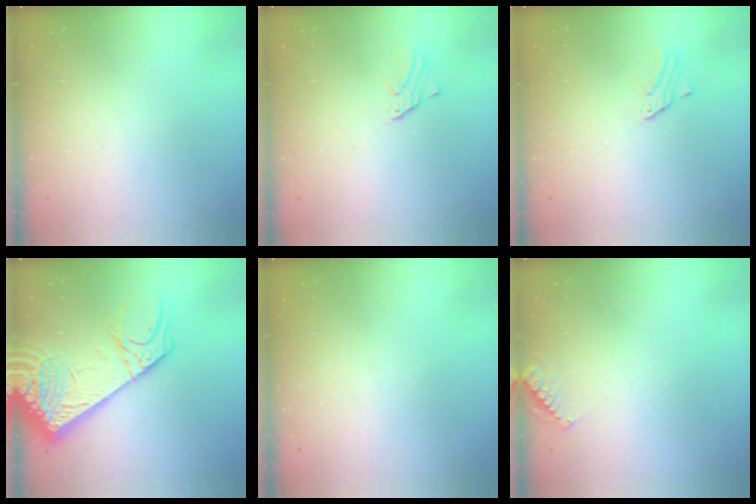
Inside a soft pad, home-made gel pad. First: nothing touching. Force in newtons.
{"total": 1.4, "press": 1.4, "slide": 0.1}
{"total": 1.4, "press": 1.4, "slide": 0.1}
{"total": 22.3, "press": 21.7, "slide": 4.9}
{"total": 0.0}
{"total": 4.5, "press": 4.4, "slide": 0.7}